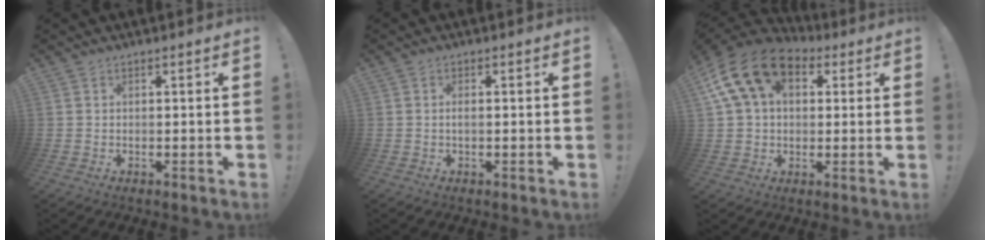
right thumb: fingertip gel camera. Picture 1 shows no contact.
{"total": 1.3, "force": [-0.3, 0.2, 1.2], "torque": [-0.025, 0.003, -0.005]}
{"total": 16.7, "force": [6.7, 11.1, 10.5], "torque": [-0.181, -0.018, 0.126]}